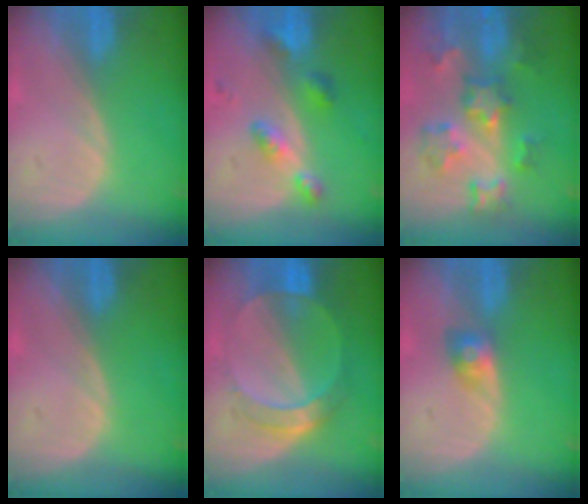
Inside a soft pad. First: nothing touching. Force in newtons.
{"total": 5.6, "press": 4.9, "slide": 2.7}
{"total": 9.0, "press": 7.9, "slide": 4.3}
{"total": 0.0}
{"total": 7.1, "press": 6.3, "slide": 3.2}
{"total": 2.8, "press": 2.6, "slide": 1.1}